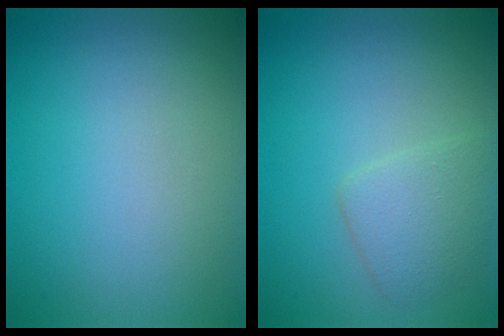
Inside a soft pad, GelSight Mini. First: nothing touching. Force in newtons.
{"total": 2.5, "press": 2.5, "slide": 0.2}